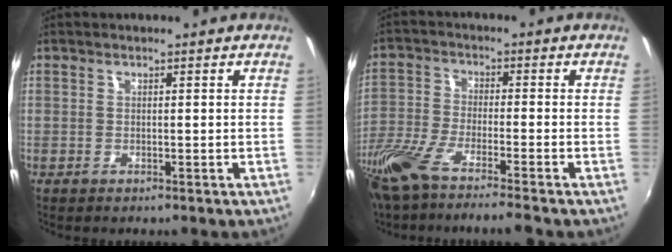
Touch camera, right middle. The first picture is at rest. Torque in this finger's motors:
{"motor_torque": [1.09, -1.05, 0.29, 0.21]}